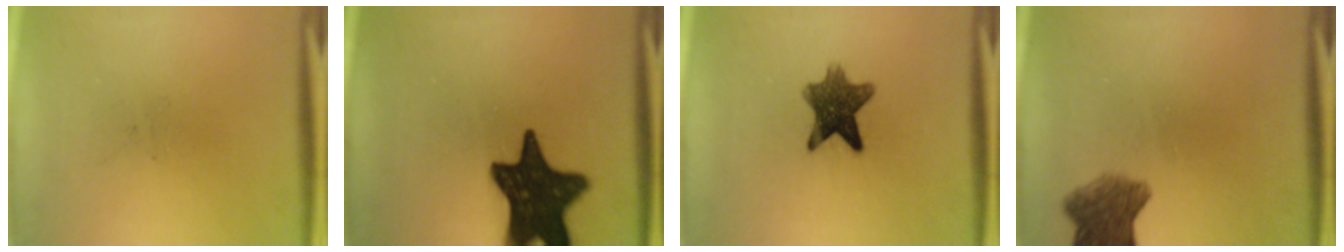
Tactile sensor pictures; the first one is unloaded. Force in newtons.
{"total": 18.1}
{"total": 8.9}
{"total": 6.4}